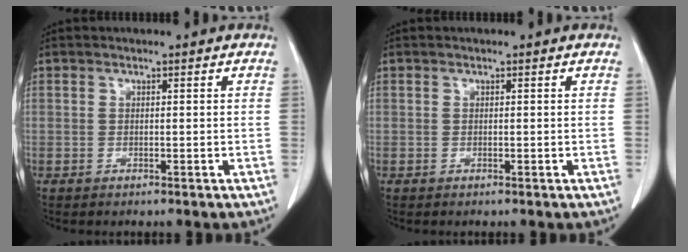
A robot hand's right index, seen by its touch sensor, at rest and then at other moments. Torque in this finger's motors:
{"motor_torque": [0.00, 0.00, 0.02, 0.00]}